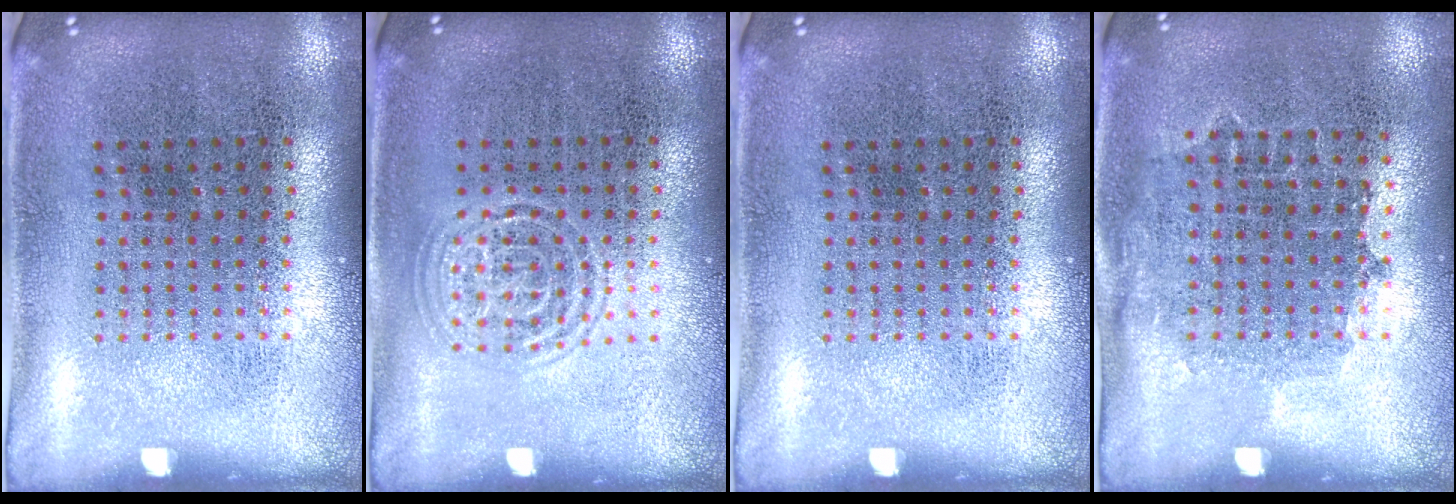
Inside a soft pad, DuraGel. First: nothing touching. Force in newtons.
{"total": 1.3, "press": 1.3, "slide": 0.1}
{"total": 0.0}
{"total": 0.8, "press": 0.7, "slide": 0.4}